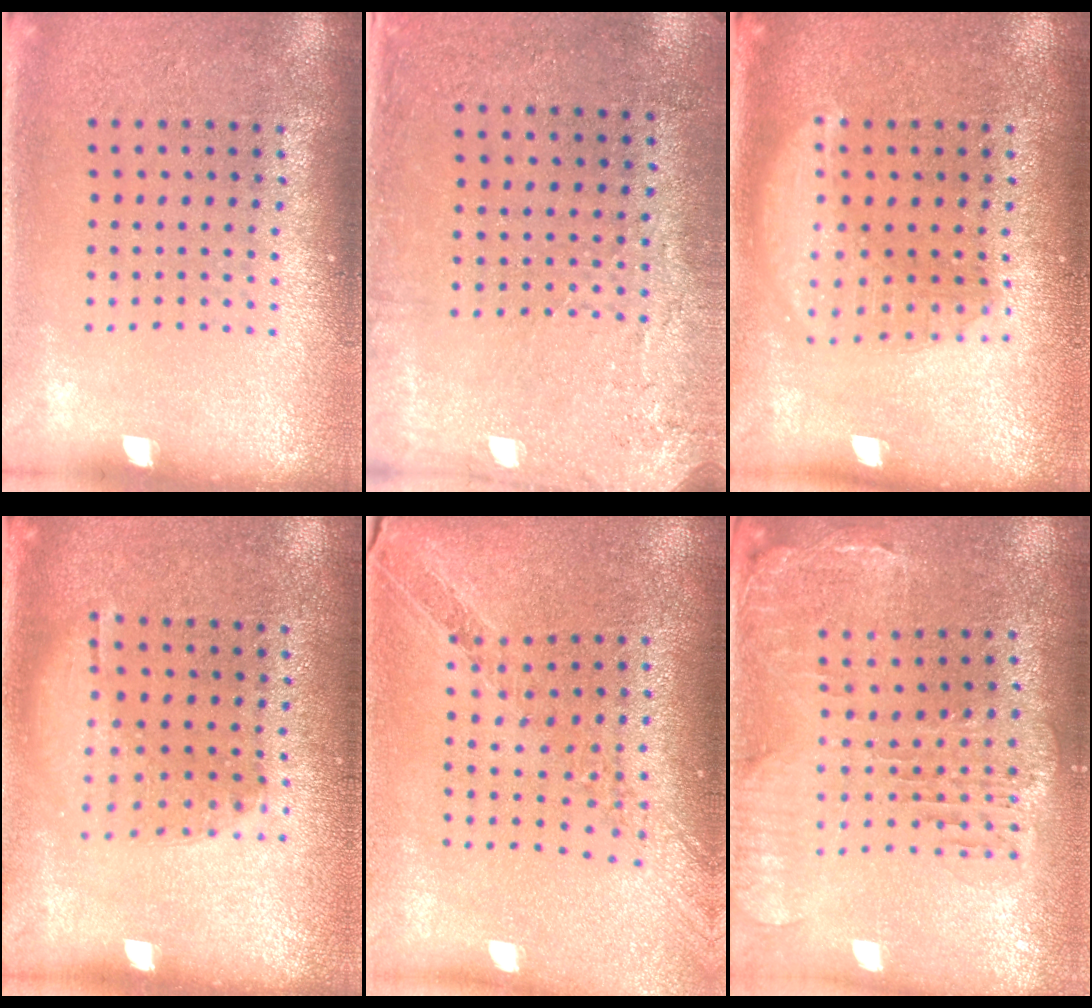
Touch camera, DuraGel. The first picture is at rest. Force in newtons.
{"total": 2.8, "press": 2.3, "slide": 1.6}
{"total": 2.9, "press": 2.9, "slide": 0.3}
{"total": 1.1, "press": 0.8, "slide": 0.7}
{"total": 1.1, "press": 1.1, "slide": 0.0}
{"total": 1.4, "press": 1.4, "slide": 0.4}